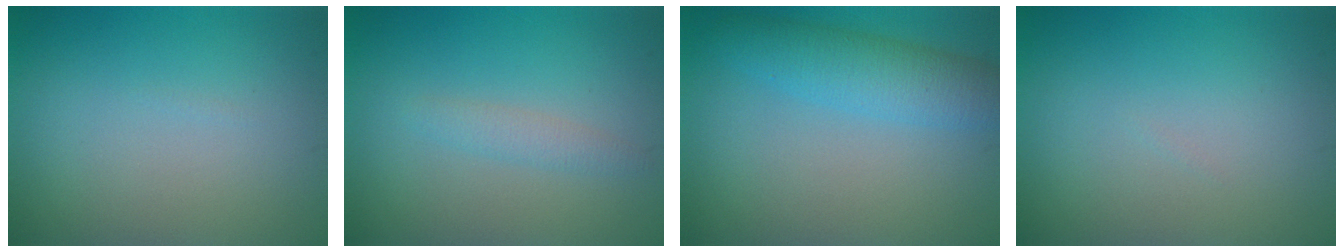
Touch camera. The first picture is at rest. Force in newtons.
{"total": 1.4, "press": 1.4, "slide": 0.1}
{"total": 4.3, "press": 4.3, "slide": 0.1}
{"total": 0.0}